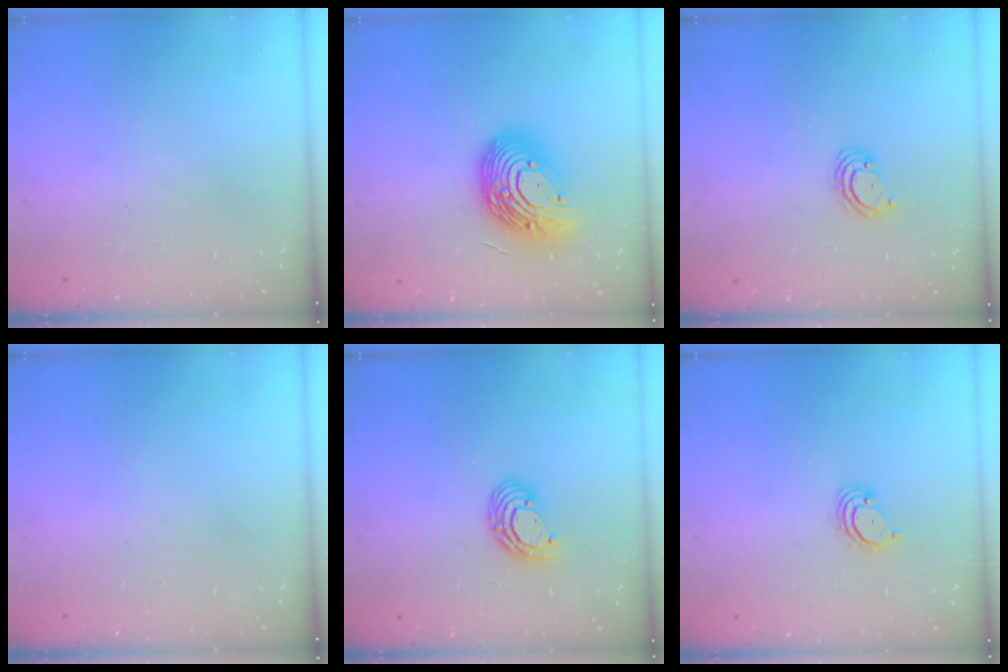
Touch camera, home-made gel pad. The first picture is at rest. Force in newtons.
{"total": 17.8, "press": 17.7, "slide": 1.4}
{"total": 3.8, "press": 3.8, "slide": 0.4}
{"total": 0.0}
{"total": 7.8, "press": 7.7, "slide": 1.2}
{"total": 3.1, "press": 3.1, "slide": 0.3}